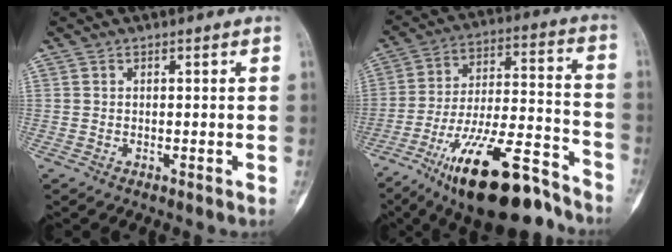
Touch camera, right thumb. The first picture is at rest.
{"total": 22.8, "force": [-15.4, 7.0, 15.3], "torque": [-0.238, 0.081, -0.253]}